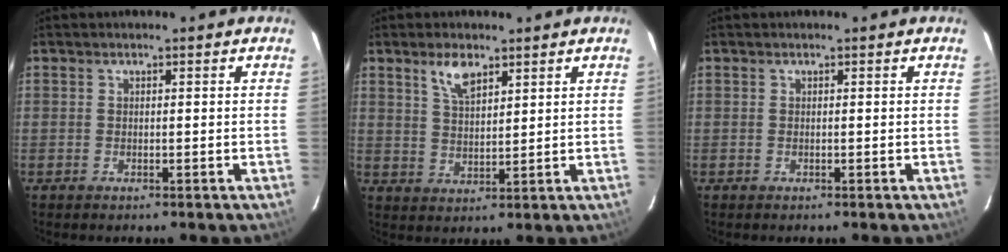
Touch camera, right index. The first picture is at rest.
{"total": 5.3, "force": [3.4, 2.2, 3.5], "torque": [-0.064, 0.004, 0.067]}
{"total": 0.0}